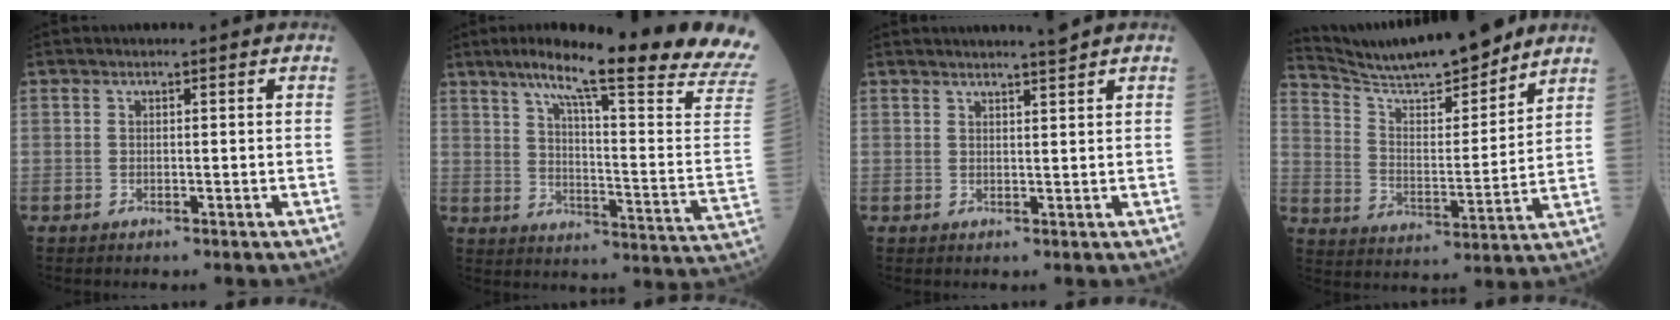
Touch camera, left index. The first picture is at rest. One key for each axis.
{"total": 27.0, "fx": 21.5, "fy": -1.0, "fz": 16.3, "tx": -0.219, "ty": -0.069, "tz": 0.278}
{"total": 2.8, "fx": 2.6, "fy": -0.7, "fz": 0.9, "tx": -0.014, "ty": 0.000, "tz": 0.040}
{"total": 16.3, "fx": 14.8, "fy": 1.5, "fz": 6.6, "tx": -0.123, "ty": -0.005, "tz": 0.248}